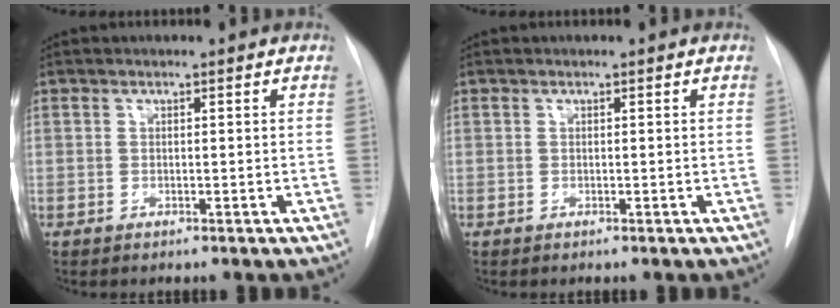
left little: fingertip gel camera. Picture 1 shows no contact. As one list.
[{"total": 0.0}]